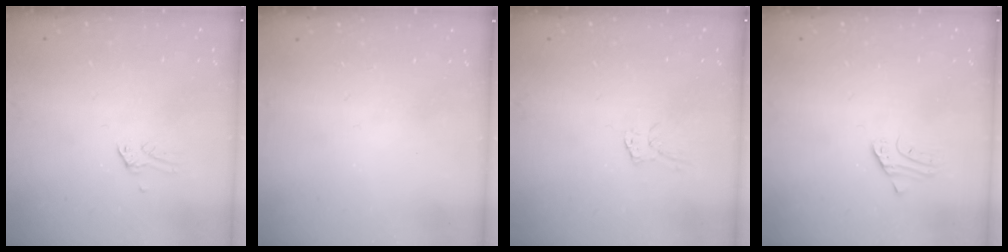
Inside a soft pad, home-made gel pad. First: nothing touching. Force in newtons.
{"total": 0.0}
{"total": 6.5, "press": 6.5, "slide": 0.5}
{"total": 2.0, "press": 2.0, "slide": 0.1}